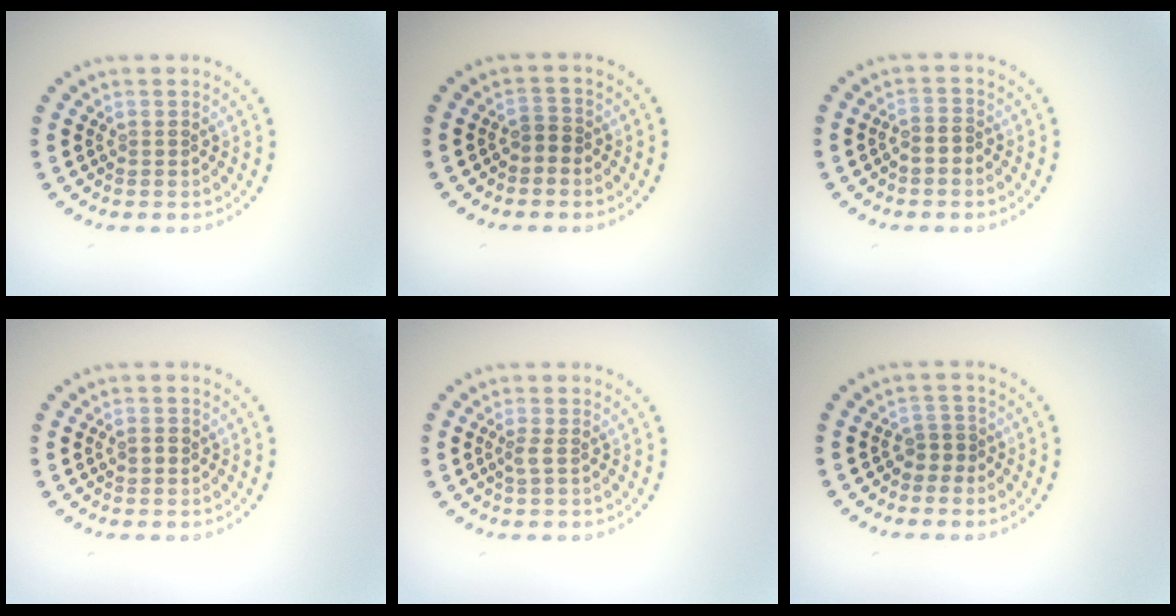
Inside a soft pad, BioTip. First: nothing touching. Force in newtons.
{"total": 1.3, "press": 1.0, "slide": 0.9}
{"total": 1.7, "press": 1.4, "slide": 1.0}
{"total": 0.9, "press": 0.9, "slide": 0.2}
{"total": 0.9, "press": 0.7, "slide": 0.6}
{"total": 1.6, "press": 1.3, "slide": 0.9}